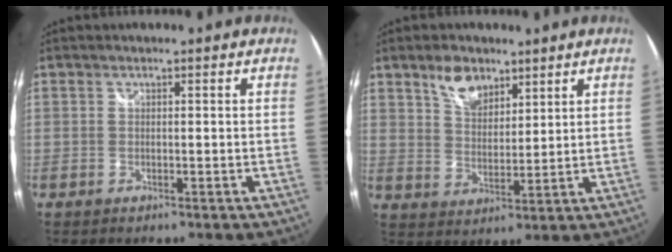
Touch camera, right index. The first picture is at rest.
{"total": 7.1, "force": [4.7, 3.8, 3.6], "torque": [-0.058, 0.008, 0.087]}